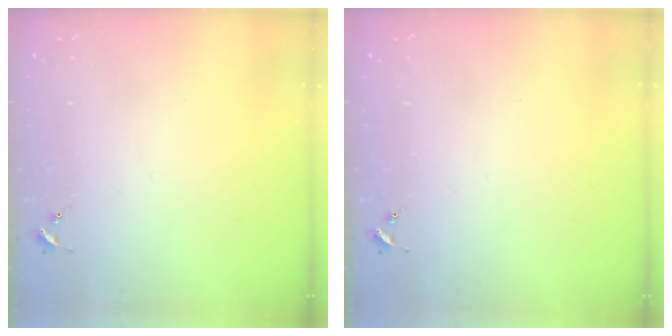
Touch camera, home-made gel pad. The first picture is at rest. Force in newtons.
{"total": 0.0}